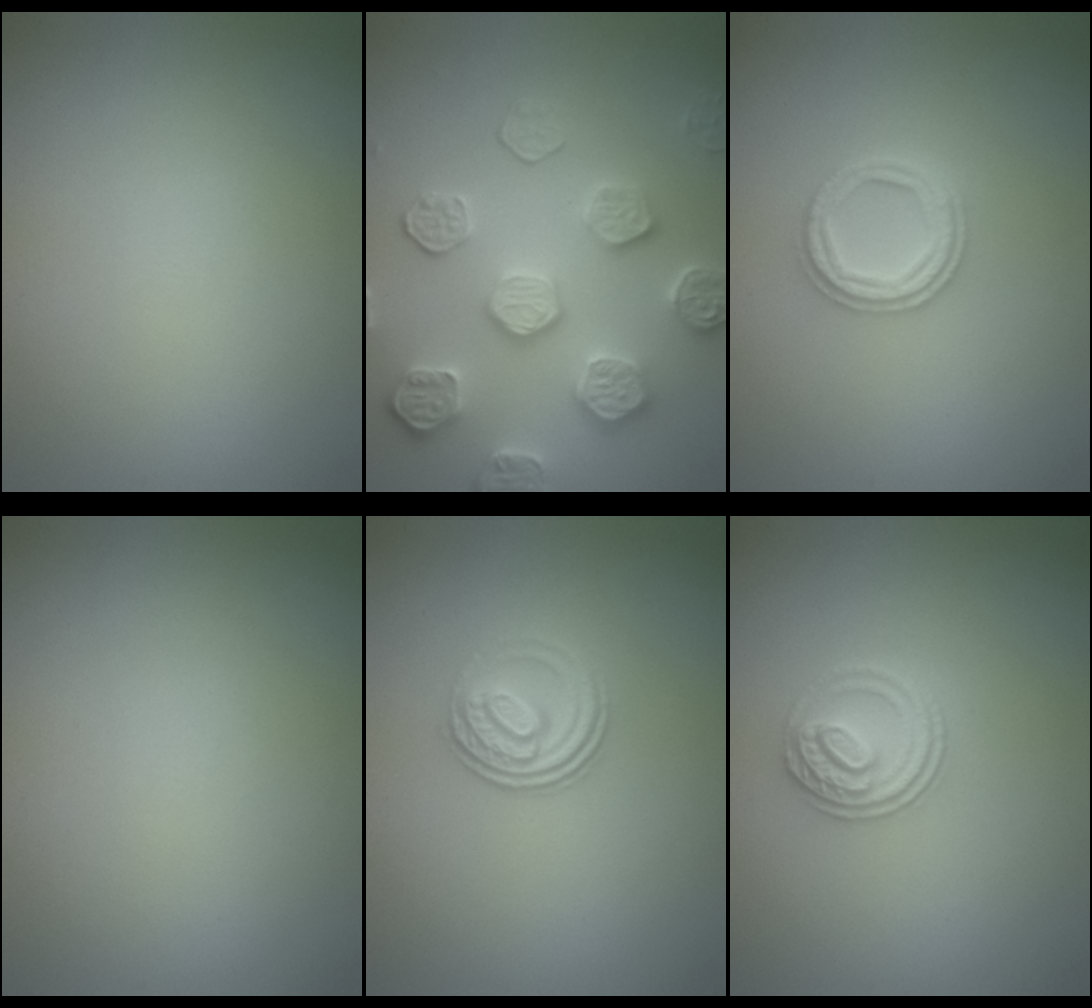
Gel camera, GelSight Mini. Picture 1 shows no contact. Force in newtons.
{"total": 5.6, "press": 5.1, "slide": 2.2}
{"total": 3.3, "press": 3.2, "slide": 0.6}
{"total": 0.0}
{"total": 3.3, "press": 2.4, "slide": 2.2}
{"total": 2.8, "press": 2.7, "slide": 1.0}